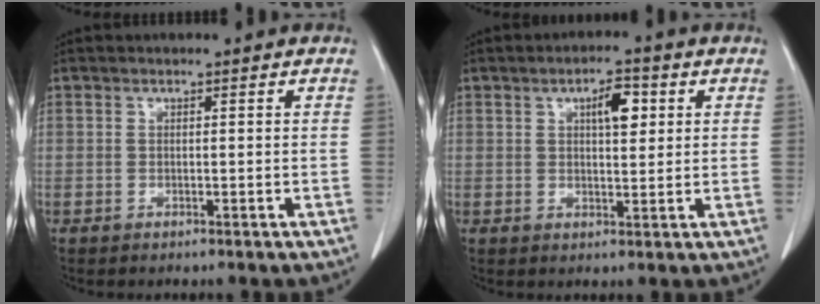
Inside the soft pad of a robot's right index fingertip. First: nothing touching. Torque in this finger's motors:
{"motor_torque": [0.42, 0.41, 0.10, 0.05]}